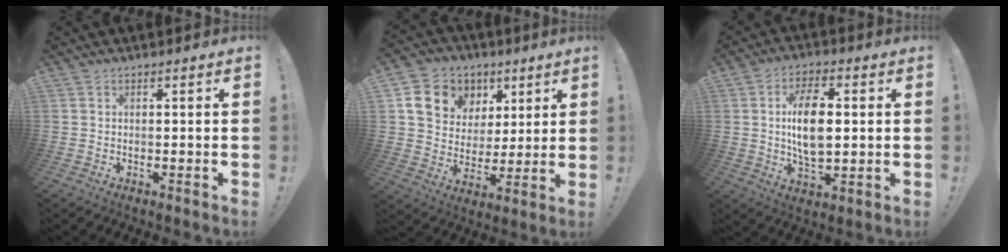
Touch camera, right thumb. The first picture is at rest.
{"total": 13.8, "force": [6.0, 11.5, 4.8], "torque": [-0.078, -0.022, 0.133]}
{"total": 12.4, "force": [1.2, 6.7, 10.4], "torque": [-0.190, 0.000, 0.017]}